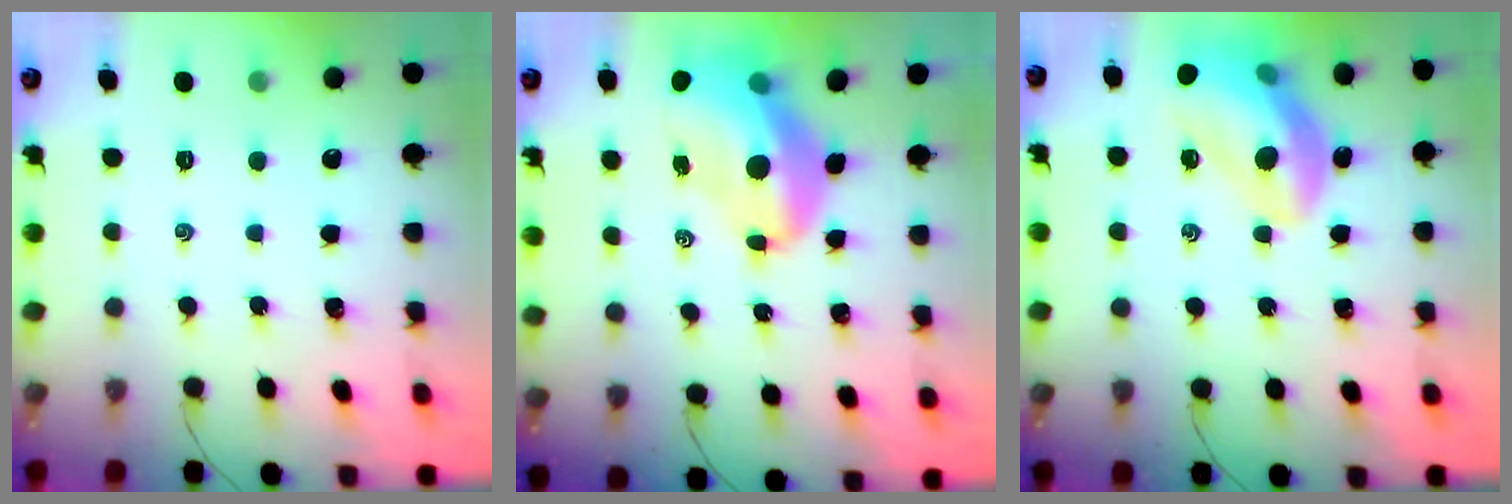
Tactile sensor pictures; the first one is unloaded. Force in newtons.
{"total": 14.2, "press": 13.7, "slide": 4.0}
{"total": 18.7, "press": 18.5, "slide": 2.8}